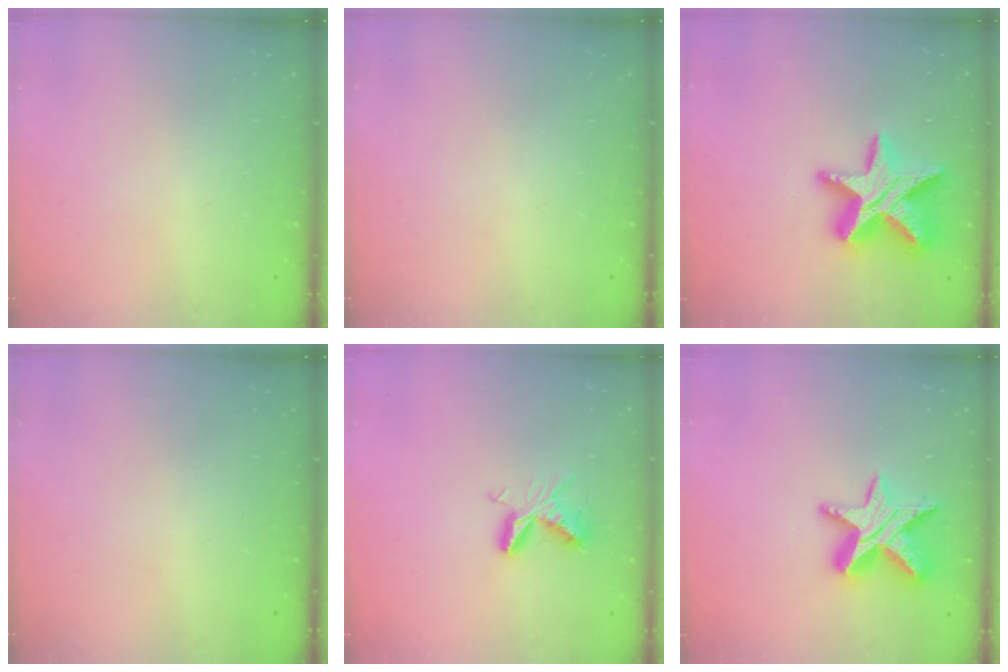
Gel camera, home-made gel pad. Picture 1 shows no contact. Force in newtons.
{"total": 0.0}
{"total": 19.7, "press": 19.6, "slide": 1.8}
{"total": 0.0}
{"total": 6.6, "press": 6.6, "slide": 0.7}
{"total": 14.6, "press": 14.5, "slide": 0.9}